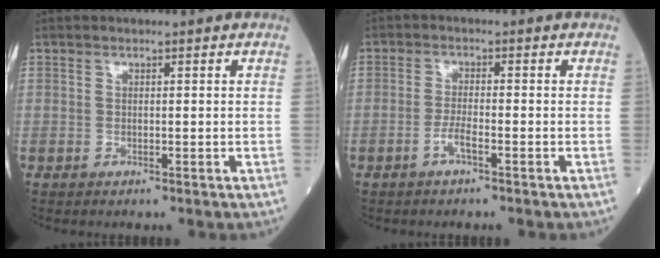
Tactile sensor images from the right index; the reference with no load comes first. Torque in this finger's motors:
{"motor_torque": [0.07, 0.05, 0.21, 0.04]}